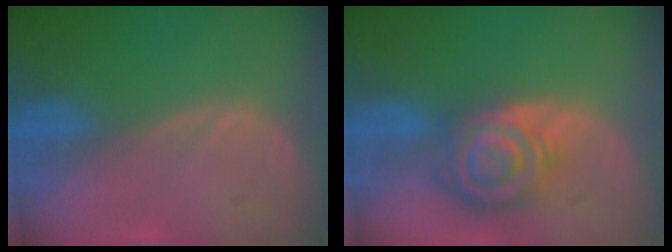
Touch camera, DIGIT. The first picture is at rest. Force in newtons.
{"total": 8.6, "press": 7.5, "slide": 4.1}